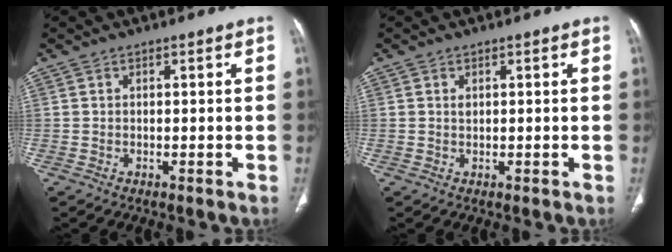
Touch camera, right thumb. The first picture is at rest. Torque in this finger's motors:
{"motor_torque": [0.37, -0.20, 0.16, 0.17, -0.01]}